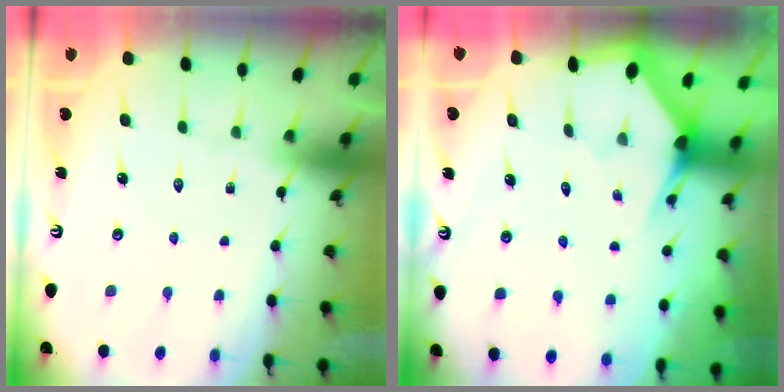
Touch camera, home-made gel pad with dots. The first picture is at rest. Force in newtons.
{"total": 2.8, "press": 2.8, "slide": 0.1}